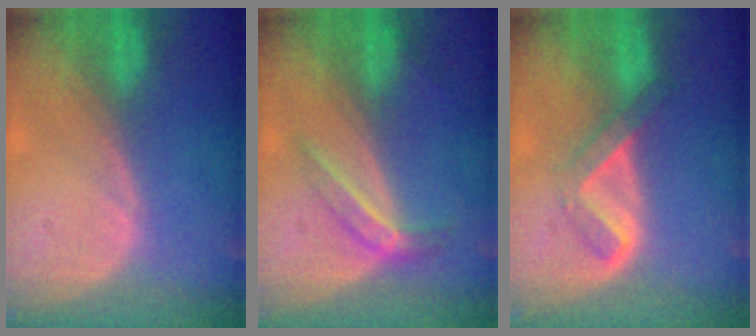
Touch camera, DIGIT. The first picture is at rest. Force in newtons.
{"total": 4.5, "press": 3.9, "slide": 2.1}
{"total": 5.3, "press": 4.6, "slide": 2.7}